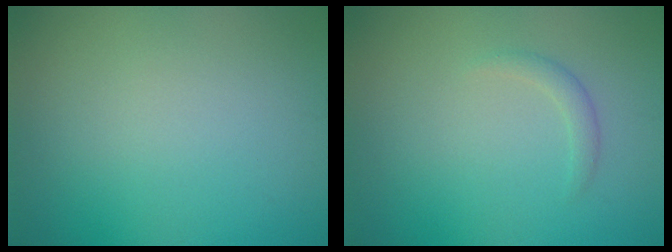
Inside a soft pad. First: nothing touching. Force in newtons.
{"total": 1.1, "press": 1.1, "slide": 0.0}